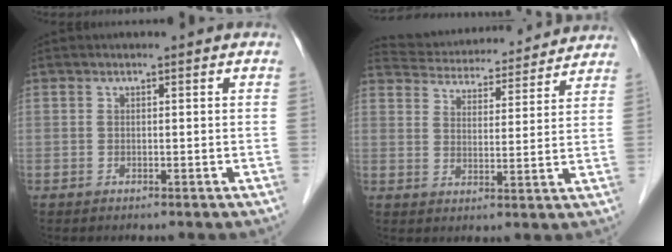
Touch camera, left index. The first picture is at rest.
{"total": 17.8, "force": [17.0, 3.5, 4.2], "torque": [-0.068, 0.023, 0.233]}